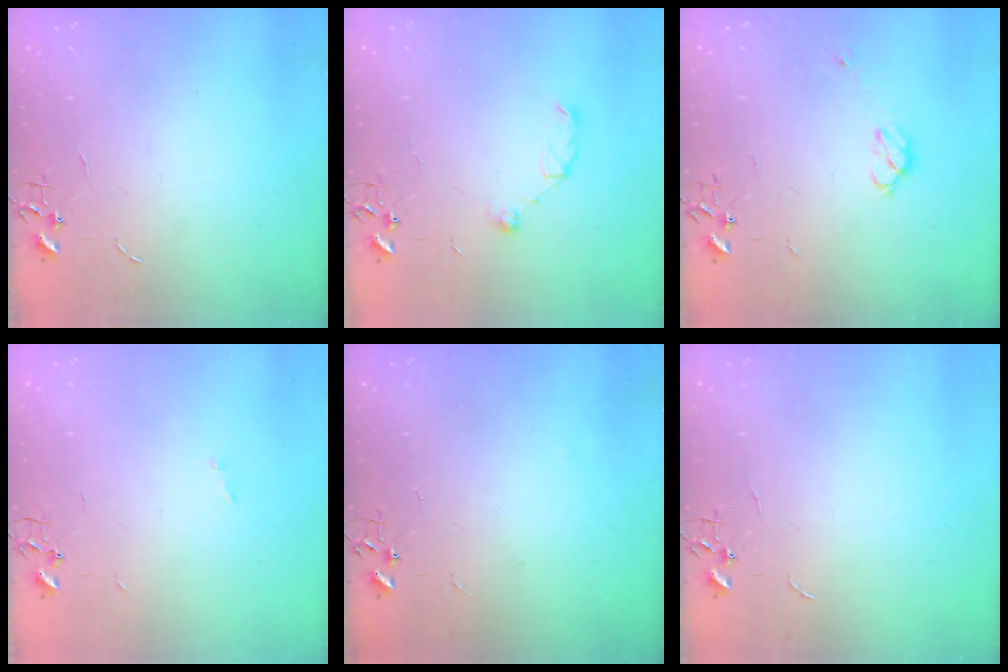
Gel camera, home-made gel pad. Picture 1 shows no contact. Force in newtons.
{"total": 7.2, "press": 7.1, "slide": 0.7}
{"total": 6.2, "press": 6.0, "slide": 1.5}
{"total": 0.8, "press": 0.8, "slide": 0.2}
{"total": 2.5, "press": 2.1, "slide": 1.4}
{"total": 0.0}